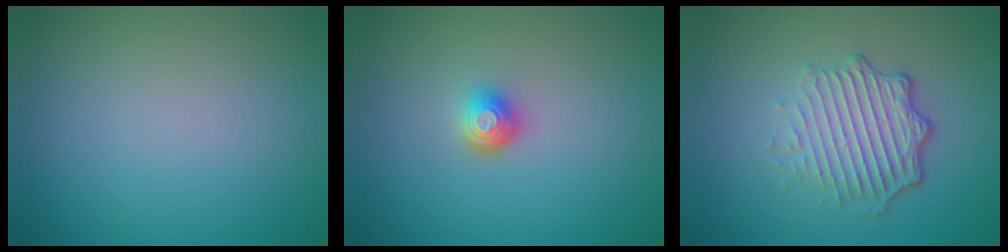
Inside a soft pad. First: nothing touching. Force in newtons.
{"total": 1.8, "press": 1.3, "slide": 1.2}
{"total": 5.3, "press": 3.6, "slide": 3.9}